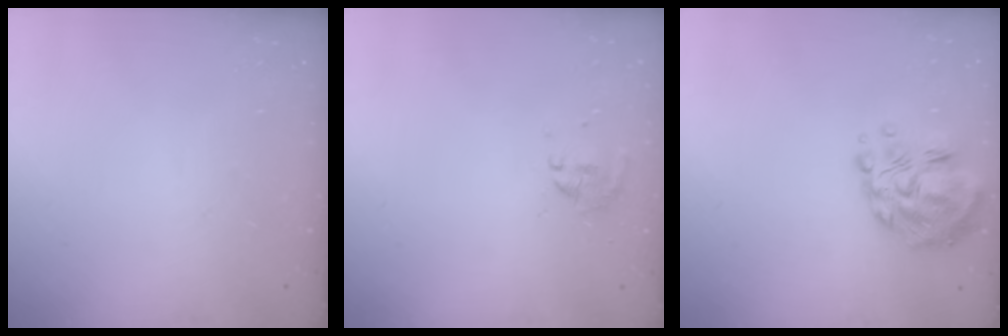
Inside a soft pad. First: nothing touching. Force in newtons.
{"total": 0.0}
{"total": 12.2, "press": 11.8, "slide": 3.0}